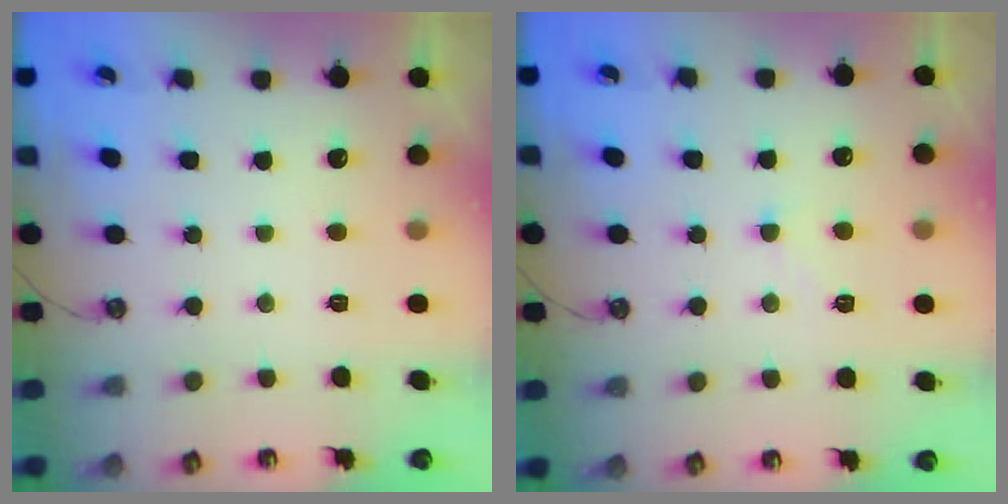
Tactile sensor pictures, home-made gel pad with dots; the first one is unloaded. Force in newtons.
{"total": 1.8, "press": 1.7, "slide": 0.5}